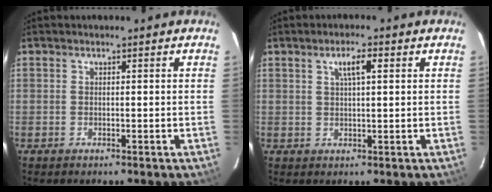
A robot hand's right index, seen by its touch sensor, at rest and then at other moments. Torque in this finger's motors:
{"motor_torque": [0.07, -0.03, 0.16, 0.04]}